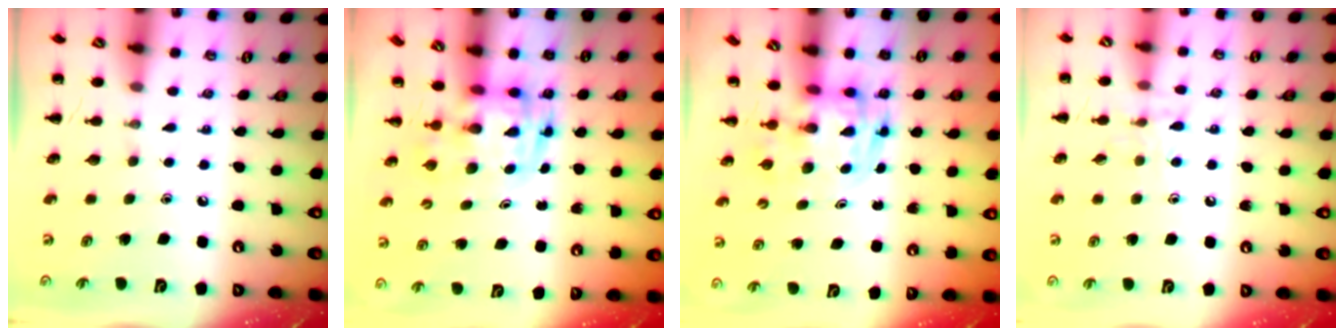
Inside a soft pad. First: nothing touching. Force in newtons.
{"total": 3.0, "press": 2.9, "slide": 0.6}
{"total": 3.3, "press": 3.3, "slide": 0.6}
{"total": 5.8, "press": 5.7, "slide": 0.9}